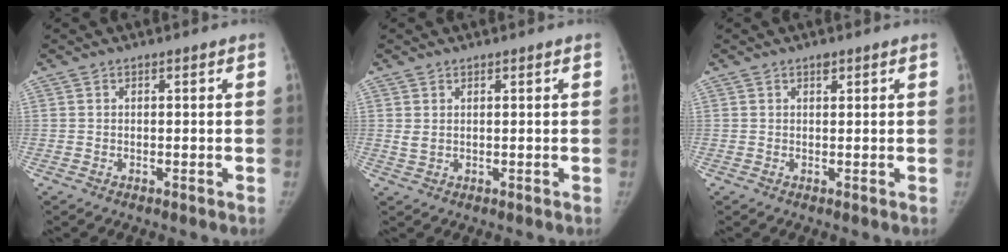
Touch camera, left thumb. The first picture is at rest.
{"total": 1.5, "force": [0.7, 1.0, 0.9], "torque": [-0.009, -0.006, 0.018]}
{"total": 1.2, "force": [0.8, 0.6, 0.6], "torque": [-0.004, -0.003, 0.010]}